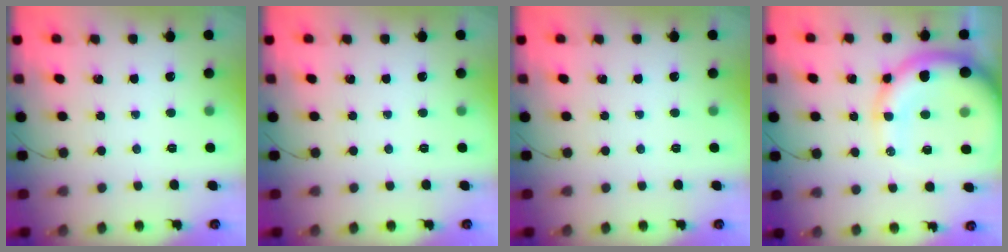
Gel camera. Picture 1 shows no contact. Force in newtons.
{"total": 0.0}
{"total": 0.0}
{"total": 16.5, "press": 16.2, "slide": 3.6}